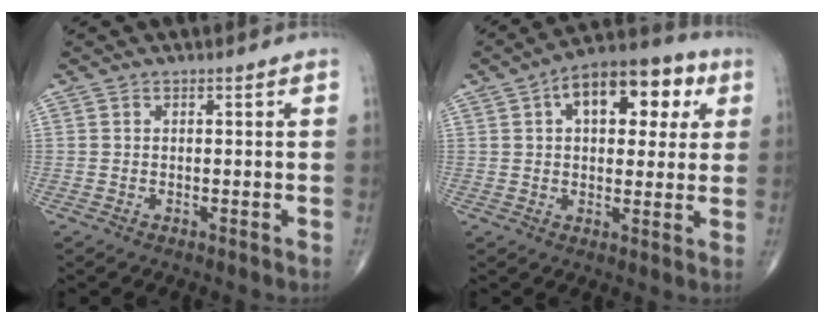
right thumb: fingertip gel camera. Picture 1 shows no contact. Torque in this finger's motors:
{"motor_torque": [0.42, 2.65, 1.47, 0.54, 0.11]}